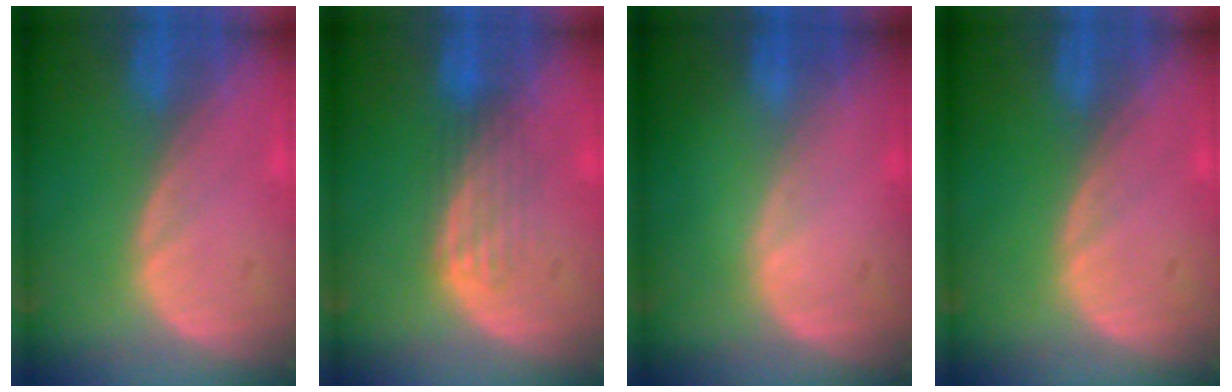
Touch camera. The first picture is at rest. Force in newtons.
{"total": 3.4, "press": 3.1, "slide": 1.5}
{"total": 0.0}
{"total": 0.0}